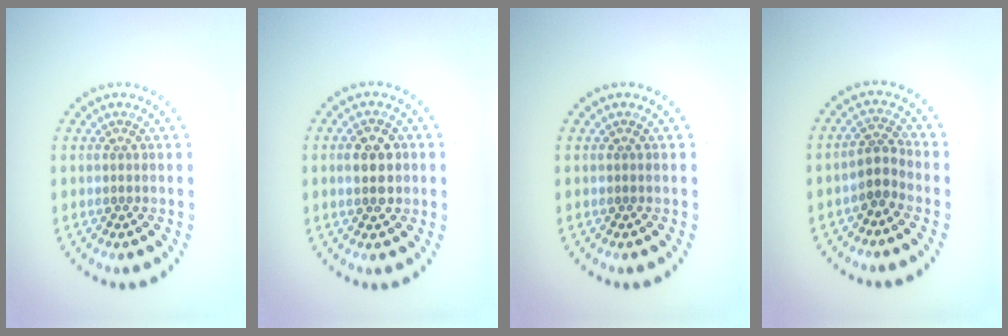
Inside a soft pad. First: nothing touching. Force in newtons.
{"total": 3.0, "press": 3.0, "slide": 0.1}
{"total": 0.0}
{"total": 2.2, "press": 1.8, "slide": 1.3}